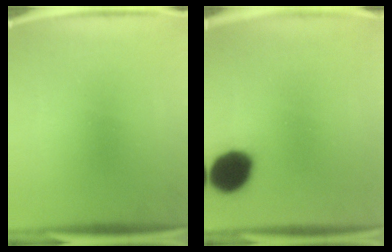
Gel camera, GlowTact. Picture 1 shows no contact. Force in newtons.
{"total": 12.4}